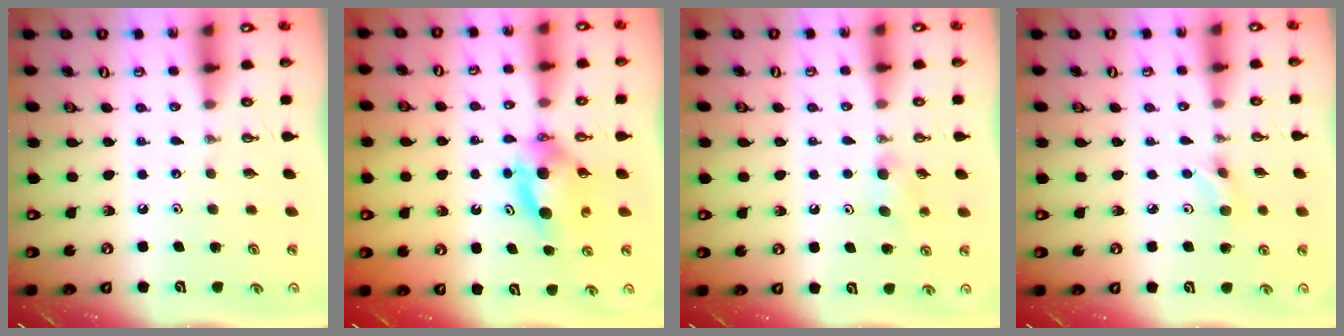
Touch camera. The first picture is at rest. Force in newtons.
{"total": 5.8, "press": 5.5, "slide": 1.7}
{"total": 5.7, "press": 5.2, "slide": 2.3}
{"total": 3.9, "press": 3.8, "slide": 0.7}